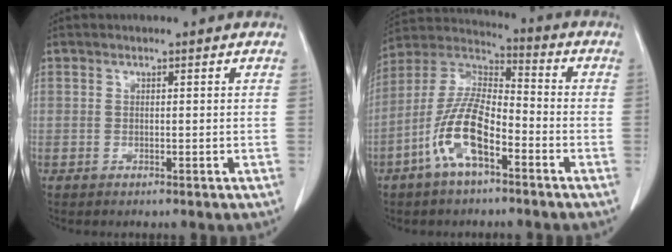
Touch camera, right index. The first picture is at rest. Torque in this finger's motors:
{"motor_torque": [1.70, -0.44, 0.26, 0.07]}